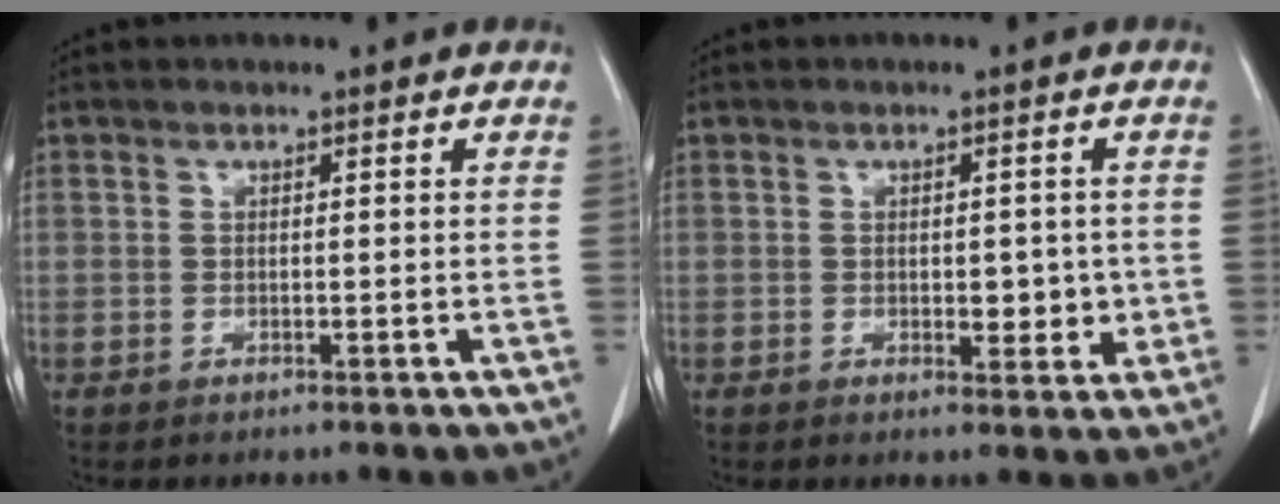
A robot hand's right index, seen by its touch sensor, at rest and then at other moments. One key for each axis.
{"total": 4.2, "fx": -0.5, "fy": 2.2, "fz": 3.6, "tx": -0.040, "ty": -0.002, "tz": 0.000}